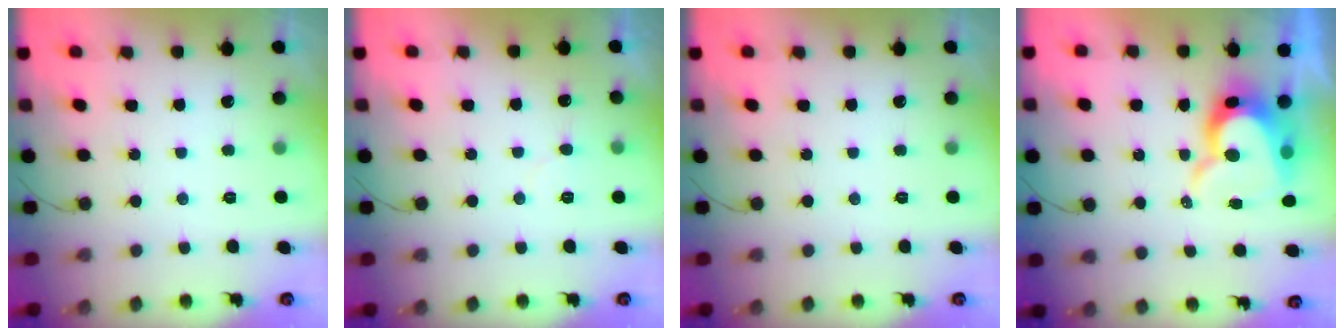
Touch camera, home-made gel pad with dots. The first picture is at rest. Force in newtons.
{"total": 4.6, "press": 4.6, "slide": 0.3}
{"total": 0.0}
{"total": 13.4, "press": 13.4, "slide": 1.1}